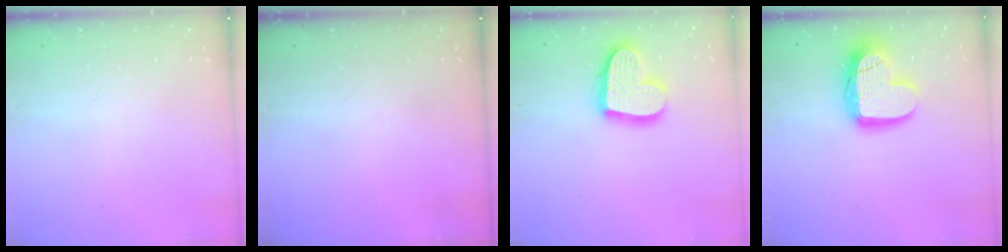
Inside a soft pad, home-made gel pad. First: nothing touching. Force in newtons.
{"total": 0.0}
{"total": 17.7, "press": 17.7, "slide": 1.5}
{"total": 17.3, "press": 17.3, "slide": 1.7}